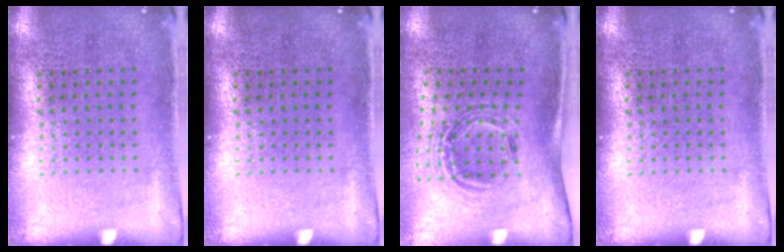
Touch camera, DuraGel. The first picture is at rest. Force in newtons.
{"total": 0.0}
{"total": 1.2, "press": 1.0, "slide": 0.5}
{"total": 0.0}